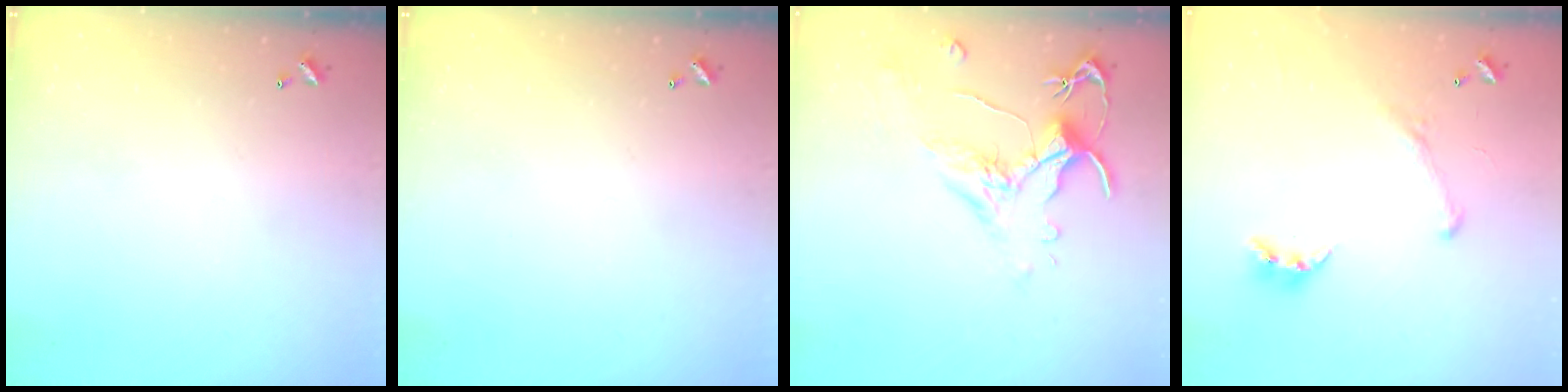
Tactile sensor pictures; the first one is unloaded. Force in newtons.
{"total": 0.0}
{"total": 1.8, "press": 1.2, "slide": 1.3}
{"total": 1.6, "press": 1.4, "slide": 0.8}